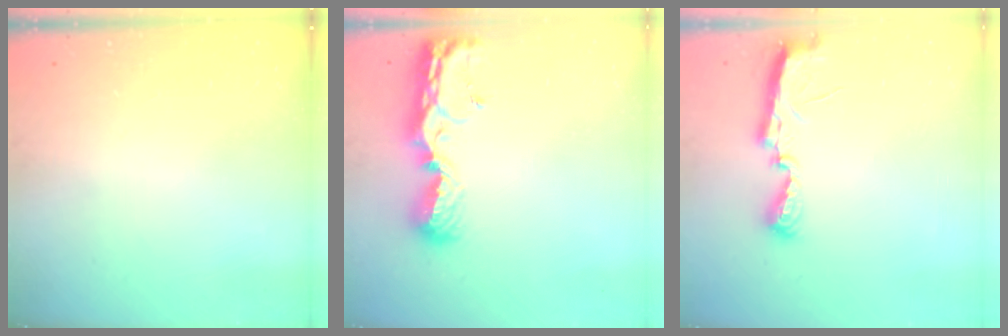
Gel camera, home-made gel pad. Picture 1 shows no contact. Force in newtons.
{"total": 10.1, "press": 10.0, "slide": 0.8}
{"total": 7.0, "press": 7.0, "slide": 0.6}